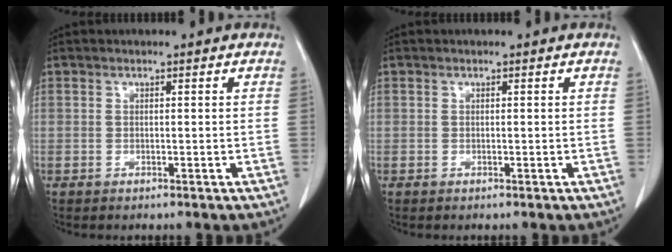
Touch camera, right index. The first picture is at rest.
{"total": 0.0}